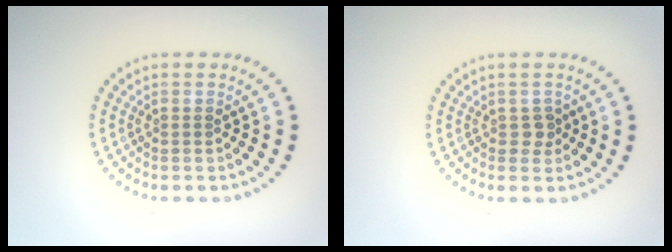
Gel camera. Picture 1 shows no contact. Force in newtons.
{"total": 1.2, "press": 1.0, "slide": 0.6}